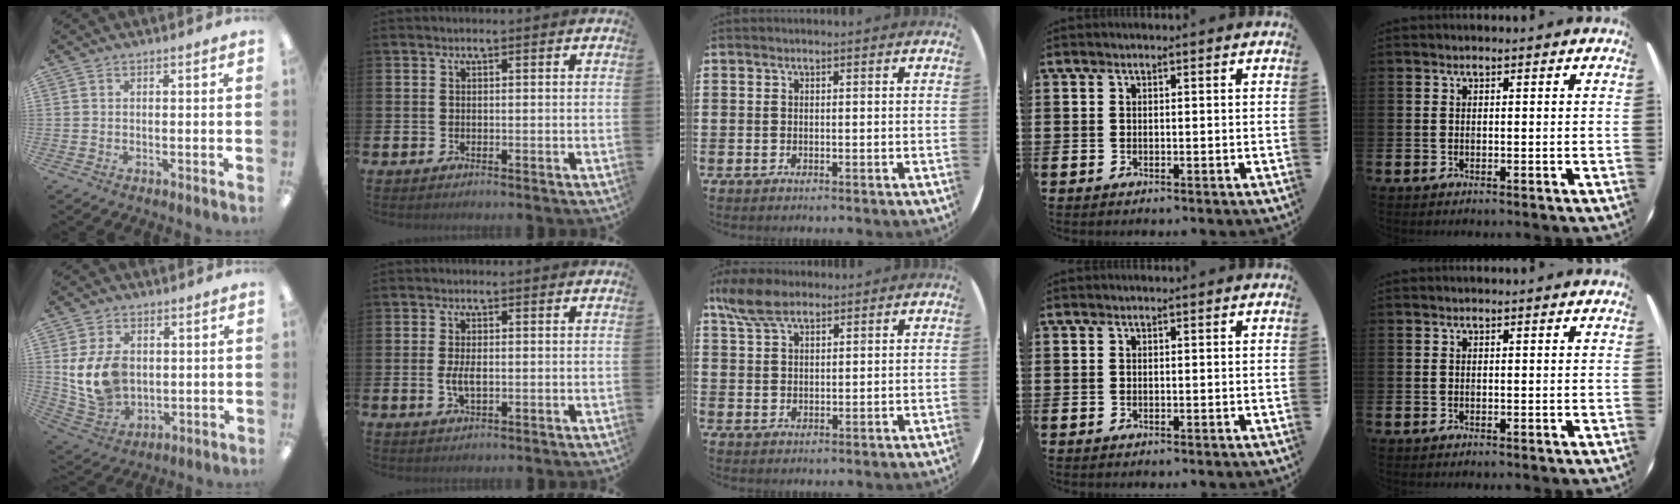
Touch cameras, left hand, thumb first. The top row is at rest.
{"thumb": {"total": 11.8, "force": [2.1, 8.8, 7.5], "torque": [-0.161, 0.003, 0.043]}, "index": {"total": 2.8, "force": [-0.2, 1.3, 2.4], "torque": [-0.043, 0.001, -0.005]}, "middle": {"total": 5.9, "force": [4.5, 2.4, 3.0], "torque": [-0.069, -0.001, 0.085]}}